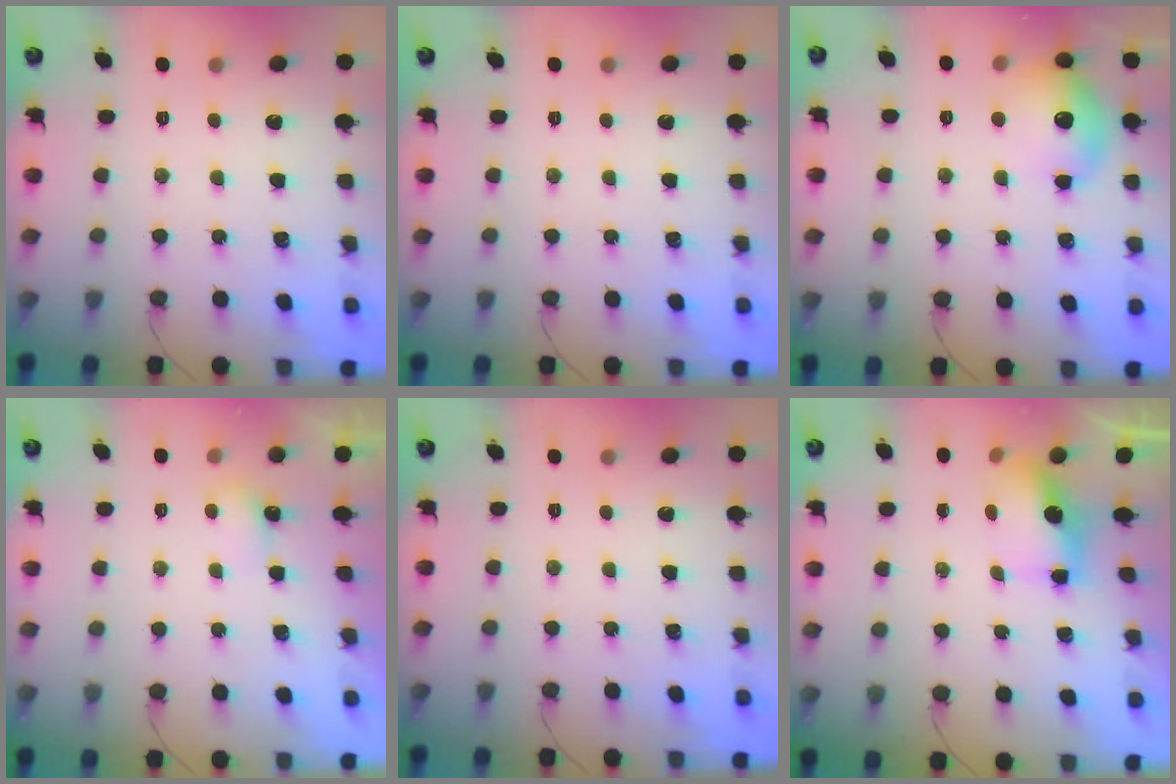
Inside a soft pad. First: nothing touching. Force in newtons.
{"total": 0.0}
{"total": 11.6, "press": 11.5, "slide": 1.2}
{"total": 3.2, "press": 3.2, "slide": 0.7}
{"total": 0.0}
{"total": 6.5, "press": 6.4, "slide": 0.4}